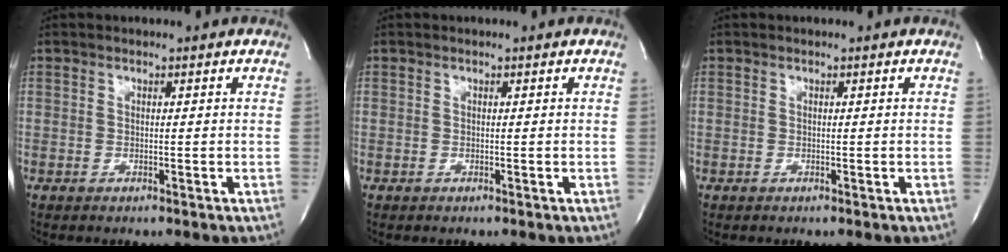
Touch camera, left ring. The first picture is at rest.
{"total": 0.0}
{"total": 0.0}